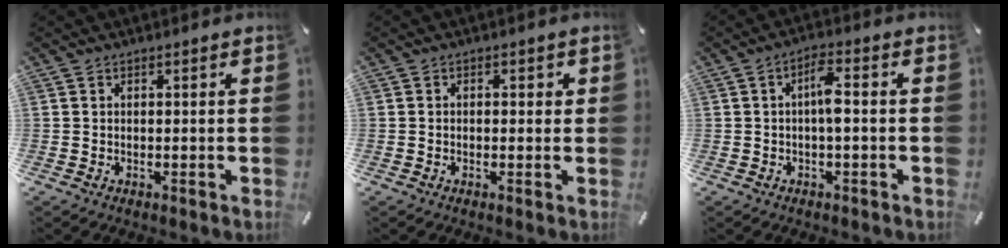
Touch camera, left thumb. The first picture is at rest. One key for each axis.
{"total": 1.3, "fx": -0.4, "fy": 1.0, "fz": 0.7, "tx": -0.015, "ty": 0.005, "tz": -0.011}
{"total": 5.2, "fx": -0.3, "fy": 1.7, "fz": 4.9, "tx": -0.092, "ty": 0.015, "tz": -0.007}